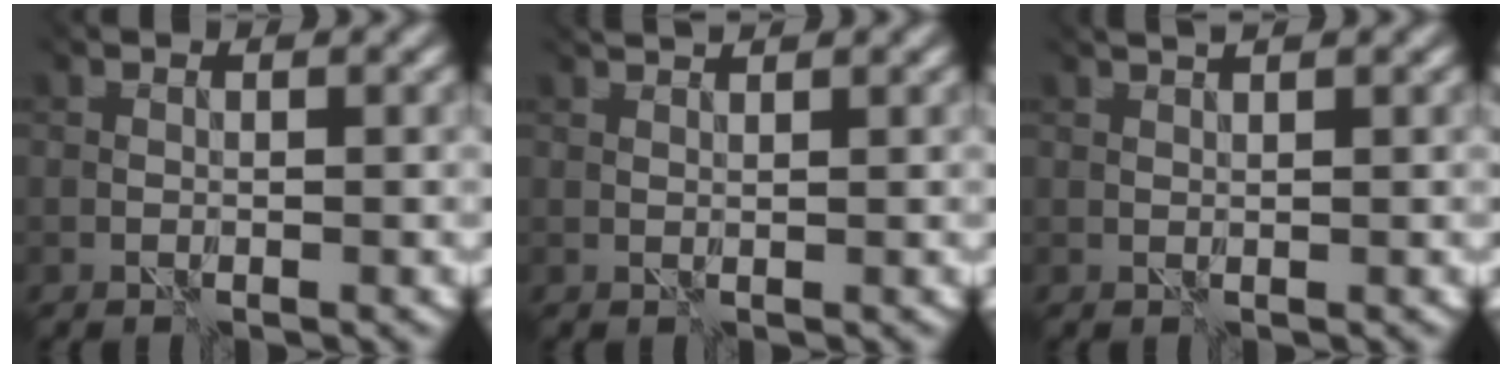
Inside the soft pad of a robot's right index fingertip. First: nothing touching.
{"total": 2.8, "force": [2.7, 0.1, 0.8], "torque": [-0.016, 0.009, 0.038]}
{"total": 1.6, "force": [1.5, -0.6, 0.2], "torque": [-0.007, 0.001, 0.029]}